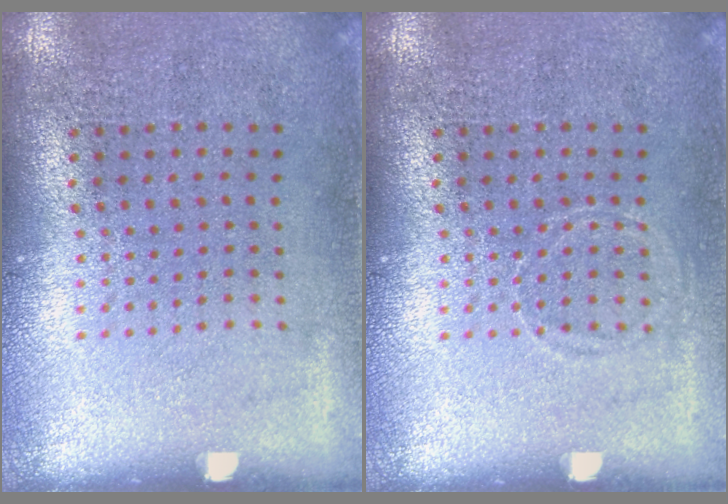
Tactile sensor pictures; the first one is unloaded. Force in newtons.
{"total": 0.6, "press": 0.6, "slide": 0.0}